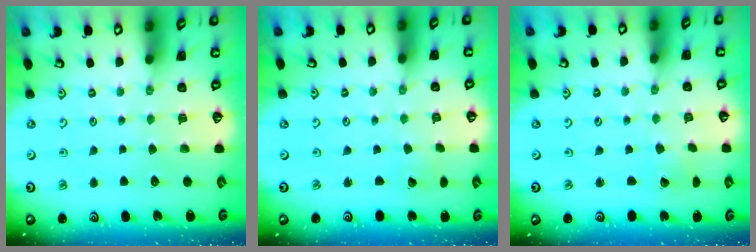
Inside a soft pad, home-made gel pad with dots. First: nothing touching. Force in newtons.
{"total": 1.2, "press": 1.2, "slide": 0.0}
{"total": 1.5, "press": 1.5, "slide": 0.1}